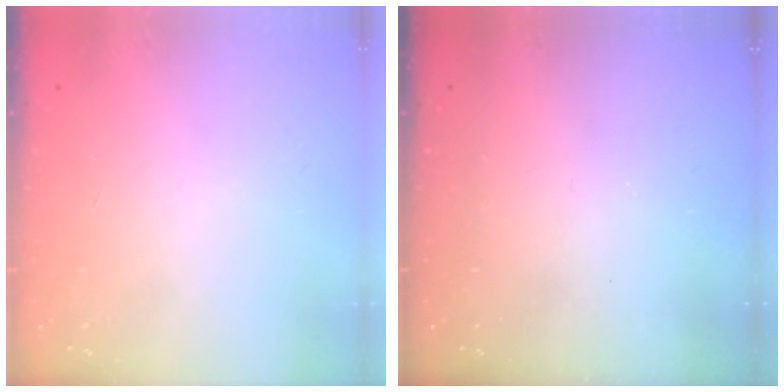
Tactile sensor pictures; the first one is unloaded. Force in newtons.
{"total": 0.0}